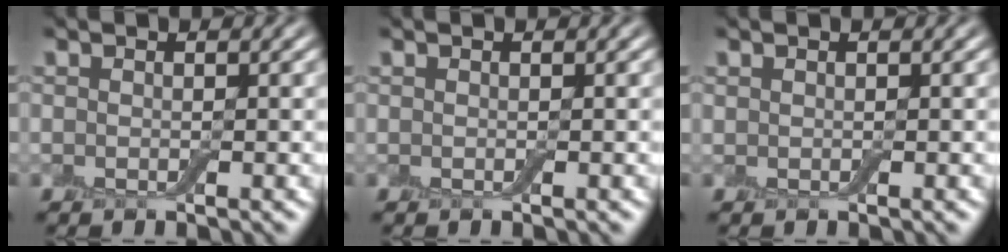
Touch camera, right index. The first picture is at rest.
{"total": 0.0}
{"total": 0.0}